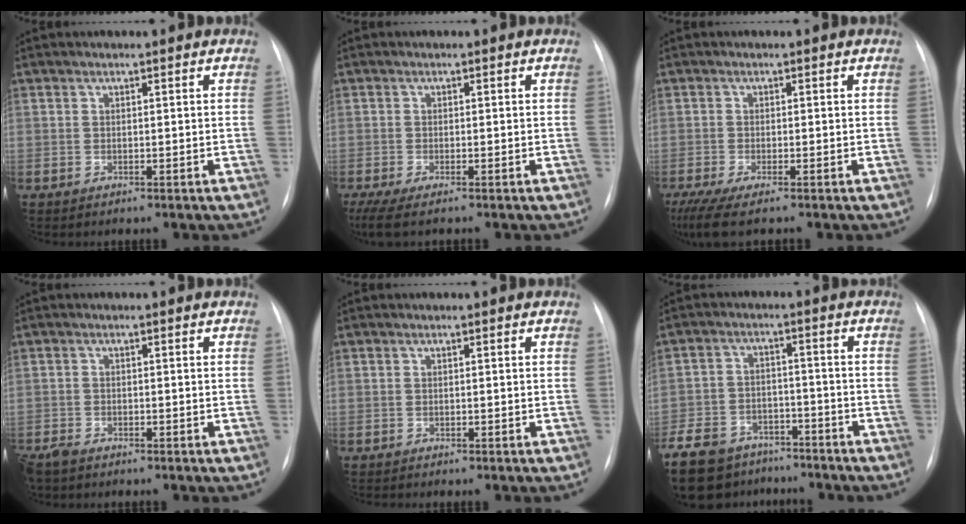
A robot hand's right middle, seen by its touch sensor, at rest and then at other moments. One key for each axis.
{"total": 4.3, "fx": -3.3, "fy": 0.4, "fz": 2.8, "tx": -0.052, "ty": -0.007, "tz": -0.058}
{"total": 5.5, "fx": -4.1, "fy": 0.5, "fz": 3.5, "tx": -0.065, "ty": -0.013, "tz": -0.073}
{"total": 3.2, "fx": -2.7, "fy": 1.2, "fz": 1.3, "tx": -0.028, "ty": -0.006, "tz": -0.049}
{"total": 0.7, "fx": -0.6, "fy": -0.1, "fz": 0.2, "tx": -0.003, "ty": -0.001, "tz": -0.011}
{"total": 18.1, "fx": -14.1, "fy": 9.2, "fz": 6.8, "tx": -0.182, "ty": -0.011, "tz": -0.209}